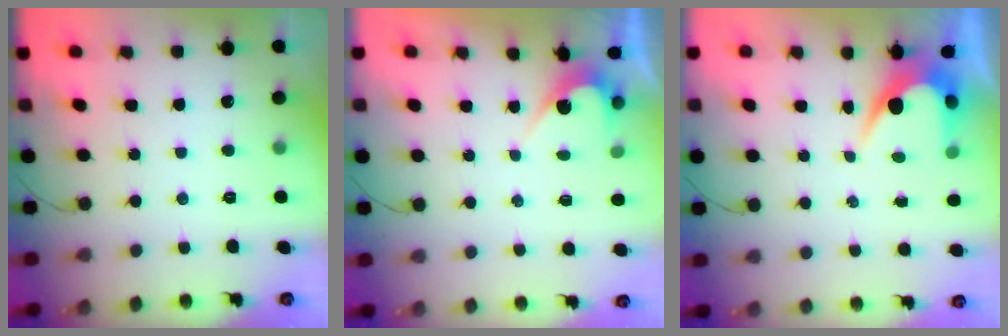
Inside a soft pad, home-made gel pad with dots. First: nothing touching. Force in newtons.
{"total": 3.3, "press": 3.3, "slide": 0.1}
{"total": 6.1, "press": 6.1, "slide": 0.3}